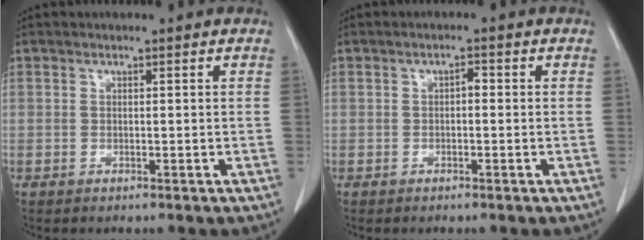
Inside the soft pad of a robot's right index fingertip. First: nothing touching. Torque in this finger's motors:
{"motor_torque": [0.10, -0.07, 0.04, 0.02]}